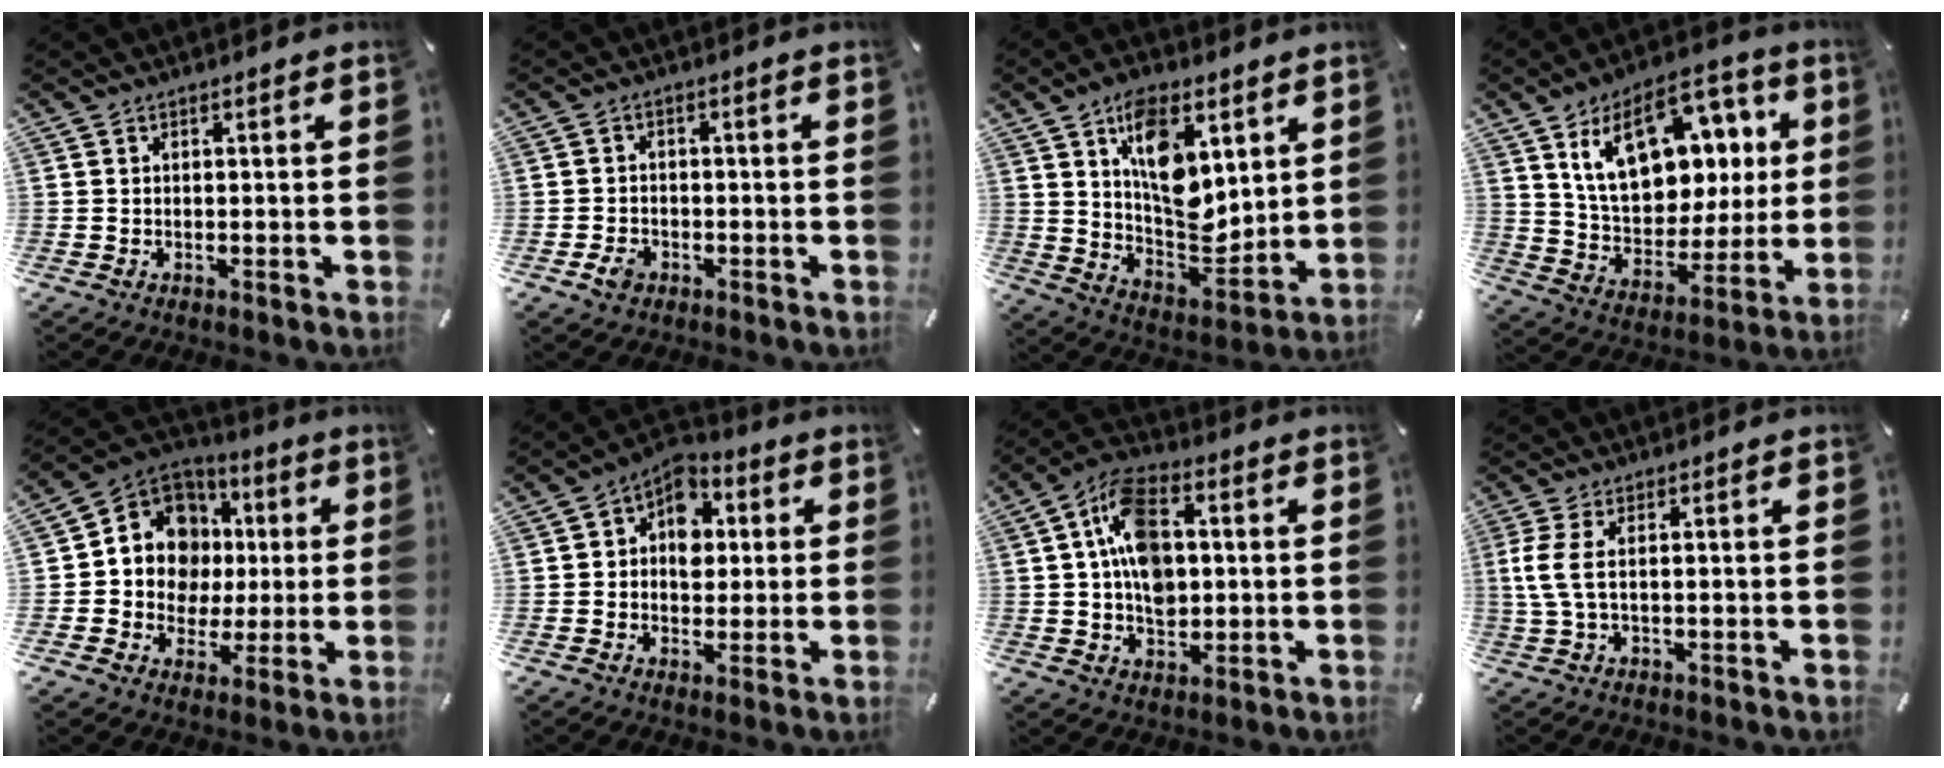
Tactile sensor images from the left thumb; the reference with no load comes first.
{"total": 3.5, "force": [-1.8, 2.6, 1.6], "torque": [-0.033, 0.006, -0.034]}
{"total": 14.6, "force": [6.5, 8.1, 10.3], "torque": [-0.168, -0.033, 0.114]}
{"total": 19.5, "force": [8.3, 12.8, 12.2], "torque": [-0.198, -0.033, 0.151]}
{"total": 12.0, "force": [1.7, 11.4, 3.6], "torque": [-0.076, -0.022, 0.040]}
{"total": 8.2, "force": [0.5, 6.9, 4.5], "torque": [-0.055, -0.004, 0.003]}
{"total": 12.5, "force": [1.4, 8.6, 9.0], "torque": [-0.173, 0.008, 0.025]}
{"total": 4.9, "force": [0.5, 1.0, 4.8], "torque": [-0.109, -0.013, 0.004]}